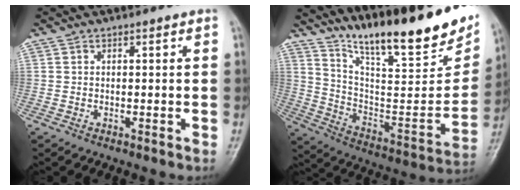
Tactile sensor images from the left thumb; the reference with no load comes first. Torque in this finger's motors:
{"motor_torque": [0.33, 0.30, 0.85, -1.92, 0.06]}